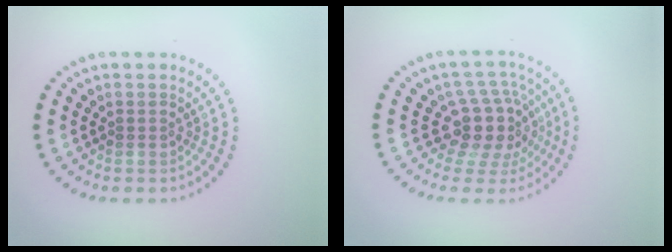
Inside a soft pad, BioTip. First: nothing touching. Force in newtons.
{"total": 4.3, "press": 3.4, "slide": 2.8}